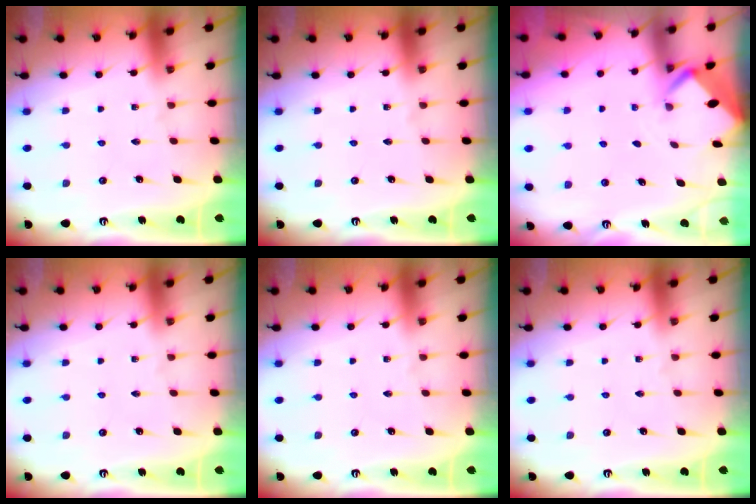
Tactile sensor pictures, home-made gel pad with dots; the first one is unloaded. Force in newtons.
{"total": 0.0}
{"total": 2.1, "press": 2.1, "slide": 0.0}
{"total": 0.0}
{"total": 0.0}
{"total": 0.0}